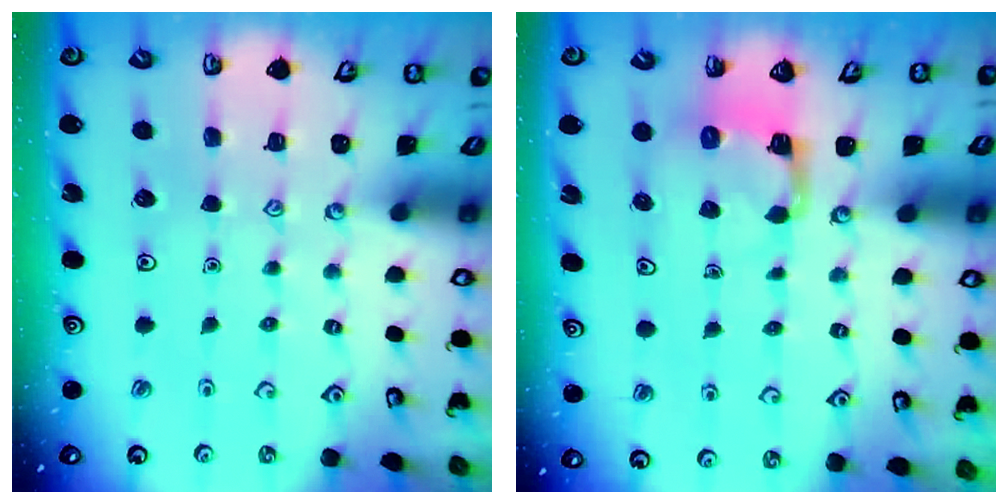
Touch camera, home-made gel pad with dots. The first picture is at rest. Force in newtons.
{"total": 3.6, "press": 3.6, "slide": 0.3}